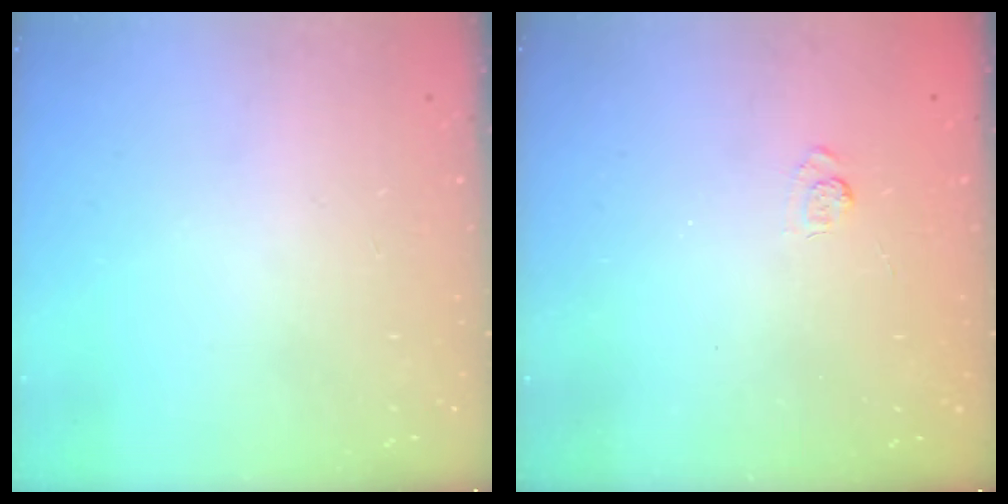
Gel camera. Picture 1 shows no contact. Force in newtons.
{"total": 2.5, "press": 2.1, "slide": 1.4}